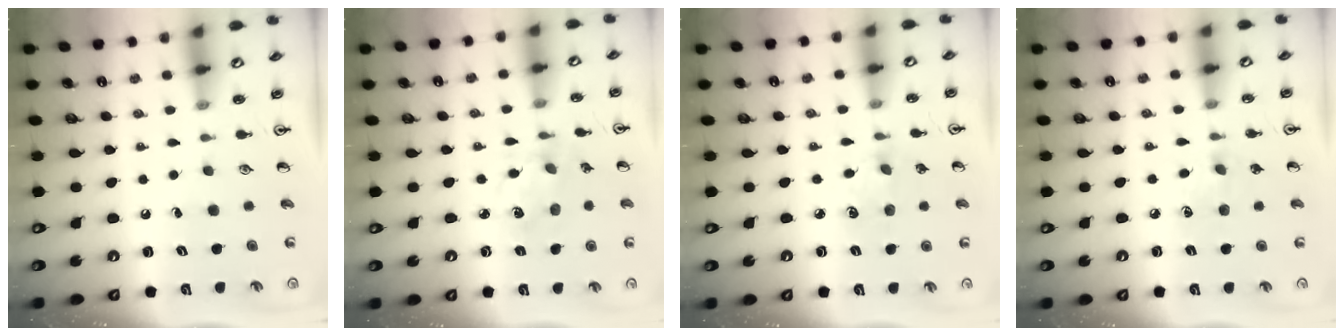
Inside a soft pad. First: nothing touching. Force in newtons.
{"total": 1.2, "press": 1.1, "slide": 0.3}
{"total": 4.1, "press": 4.1, "slide": 0.6}
{"total": 6.0, "press": 6.0, "slide": 0.7}